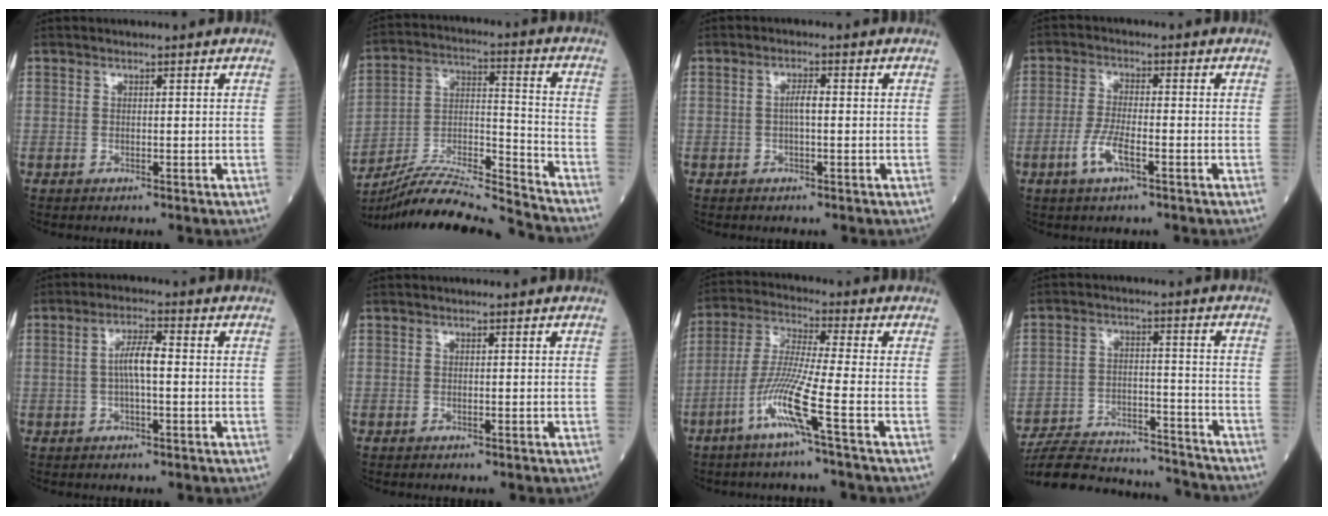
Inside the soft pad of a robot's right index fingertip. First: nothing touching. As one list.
[{"total": 17.7, "force": [-17.1, -1.1, 4.7], "torque": [-0.092, 0.013, -0.294]}, {"total": 2.1, "force": [-0.1, 0.4, 2.1], "torque": [-0.040, 0.004, -0.003]}, {"total": 5.1, "force": [-2.3, 1.0, 4.4], "torque": [-0.096, -0.004, -0.046]}, {"total": 4.7, "force": [0.0, 1.0, 4.6], "torque": [-0.090, 0.012, -0.003]}, {"total": 0.0}, {"total": 8.3, "force": [-3.8, -1.0, 7.2], "torque": [-0.149, -0.006, -0.083]}, {"total": 19.3, "force": [-18.5, 3.0, 4.6], "torque": [-0.108, 0.001, -0.271]}]